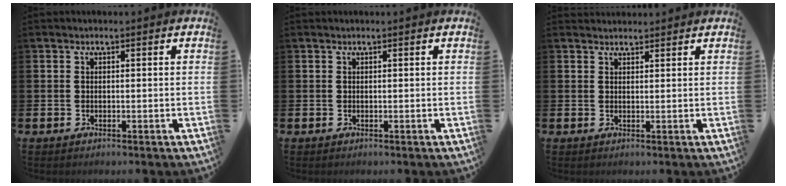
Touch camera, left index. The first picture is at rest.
{"total": 0.0}
{"total": 1.7, "force": [1.6, 0.4, 0.0], "torque": [0.011, -0.006, 0.027]}